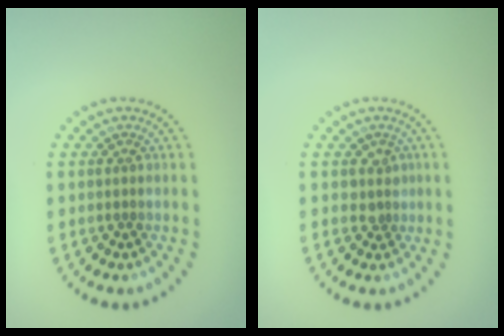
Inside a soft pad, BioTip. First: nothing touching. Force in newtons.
{"total": 1.3, "press": 1.0, "slide": 0.9}